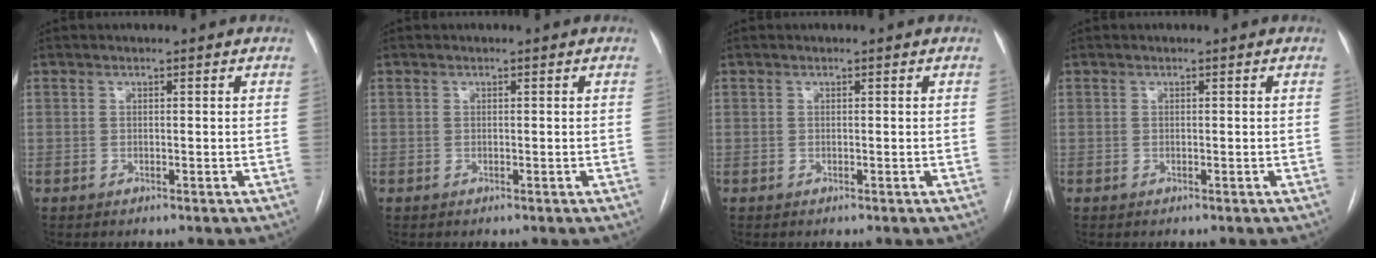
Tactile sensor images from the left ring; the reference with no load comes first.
{"total": 0.0}
{"total": 0.0}
{"total": 0.0}